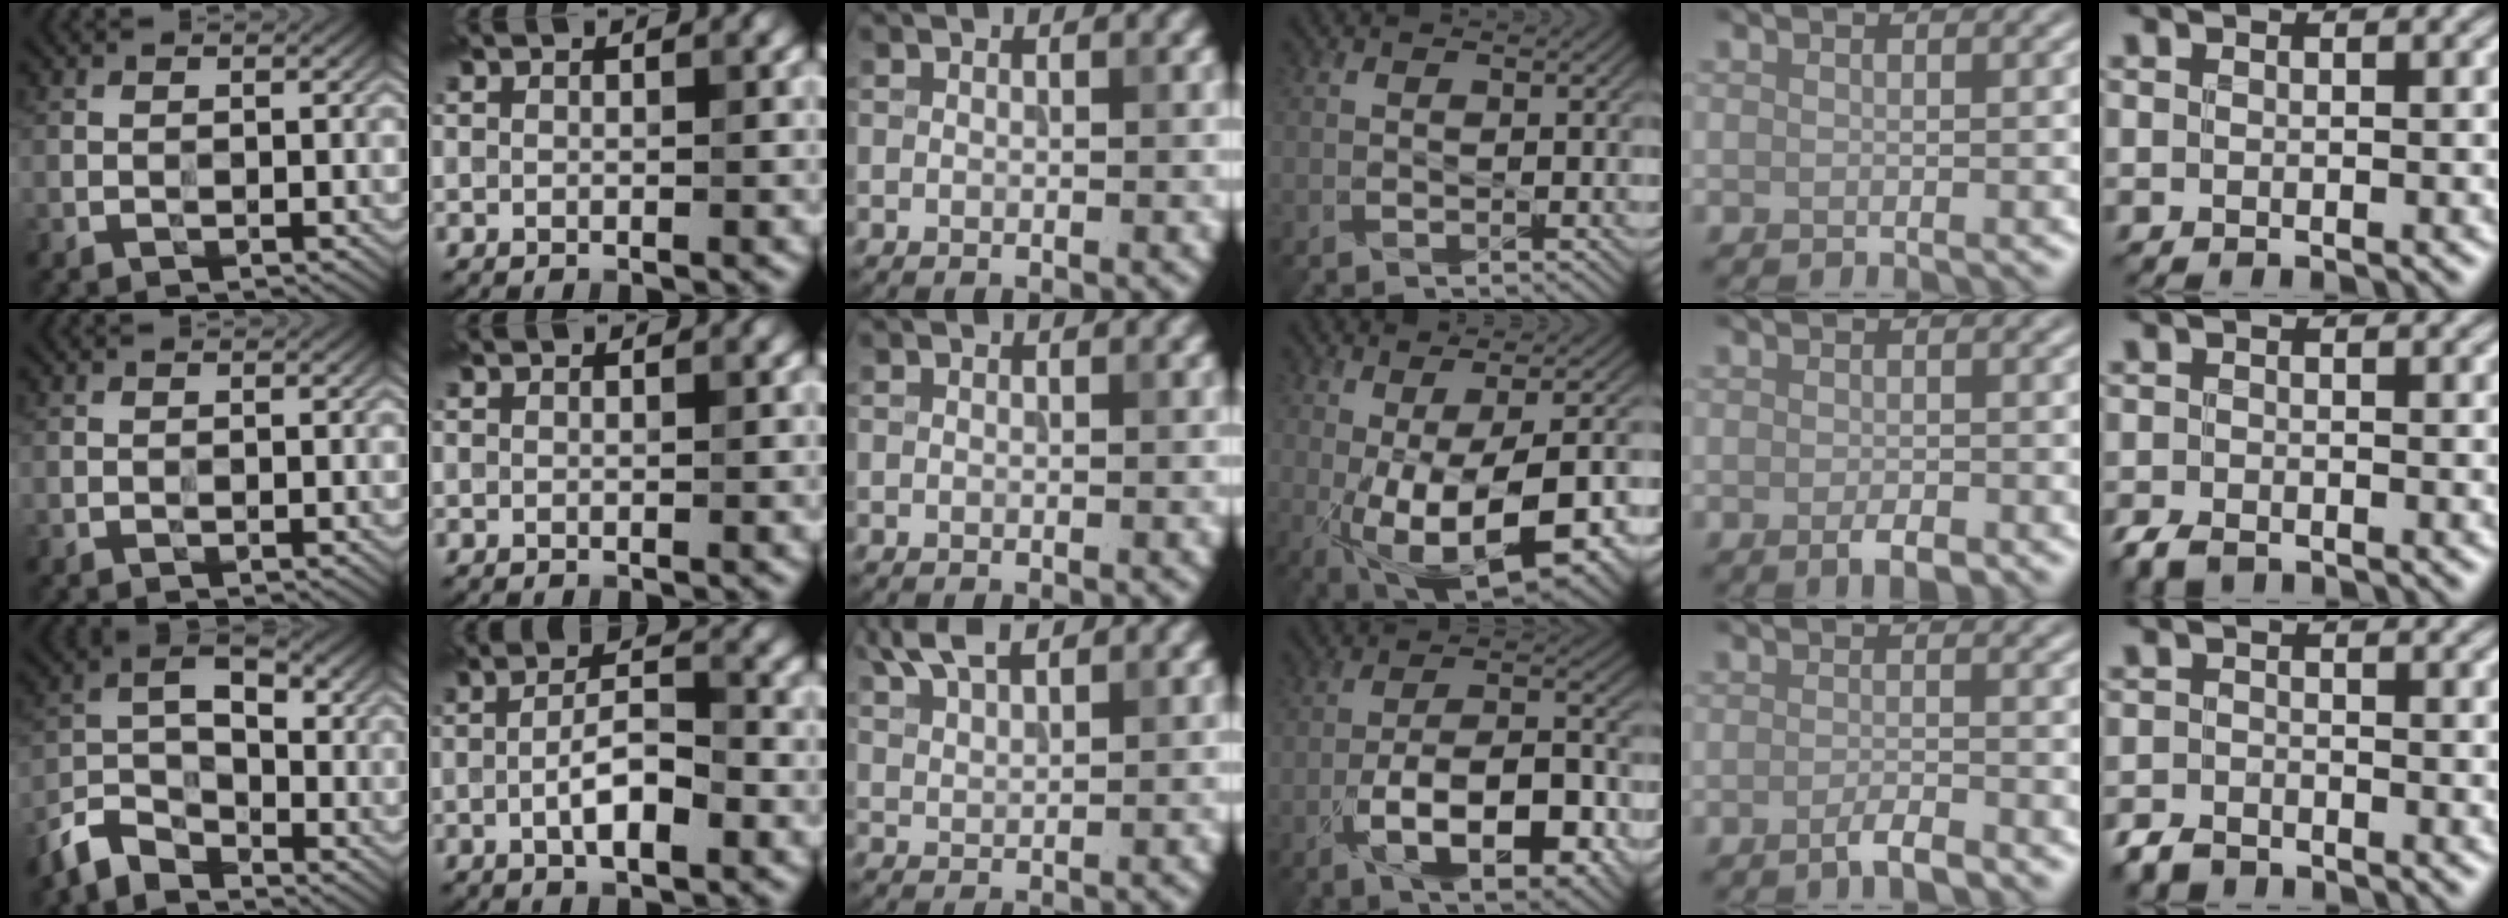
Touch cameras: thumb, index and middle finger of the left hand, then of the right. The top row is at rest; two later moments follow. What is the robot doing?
{"motion": "wipe", "object": "bowl"}